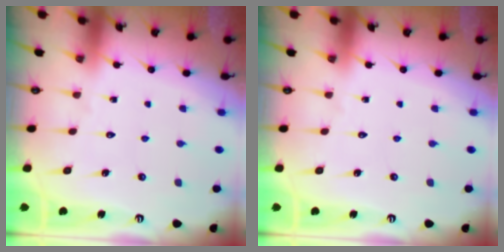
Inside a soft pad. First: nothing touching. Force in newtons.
{"total": 0.0}